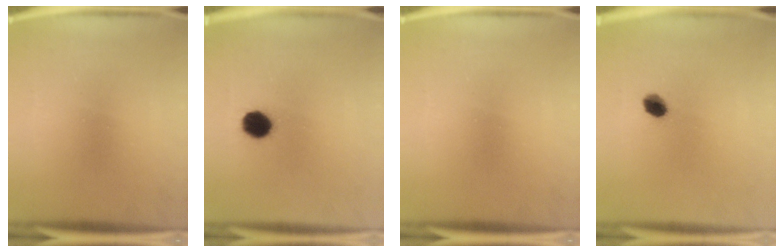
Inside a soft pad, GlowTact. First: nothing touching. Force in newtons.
{"total": 6.9}
{"total": 0.0}
{"total": 3.4}